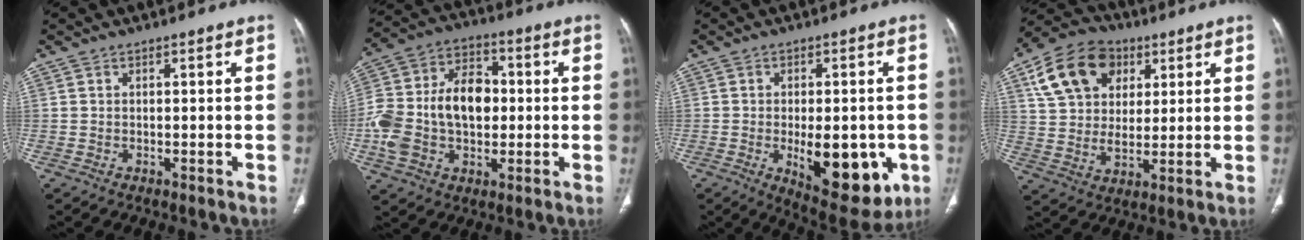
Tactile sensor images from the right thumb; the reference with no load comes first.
{"total": 18.7, "force": [-0.9, 12.6, 13.8], "torque": [-0.261, 0.031, -0.016]}
{"total": 15.7, "force": [-4.0, 7.4, 13.3], "torque": [-0.155, -0.011, -0.036]}
{"total": 16.3, "force": [6.6, 11.6, 9.4], "torque": [-0.154, -0.003, 0.119]}